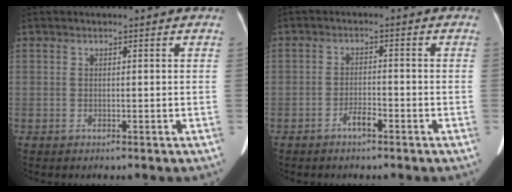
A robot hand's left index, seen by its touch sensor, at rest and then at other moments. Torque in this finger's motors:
{"motor_torque": [0.40, 0.33, 0.07, 0.03]}